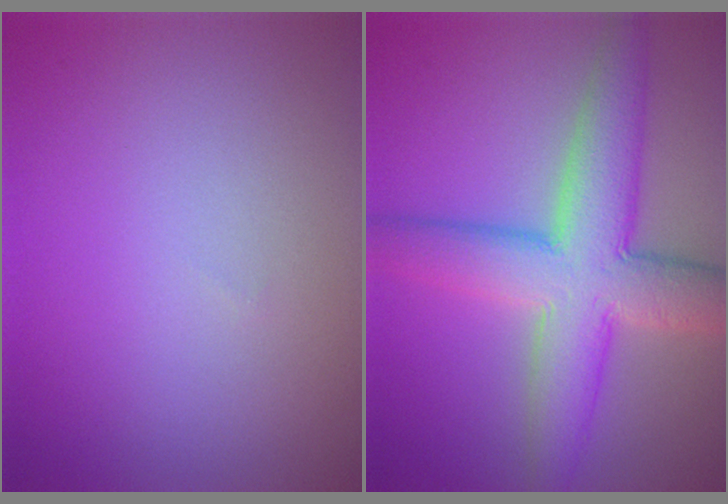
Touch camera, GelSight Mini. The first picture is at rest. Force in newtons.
{"total": 8.4, "press": 8.4, "slide": 0.4}